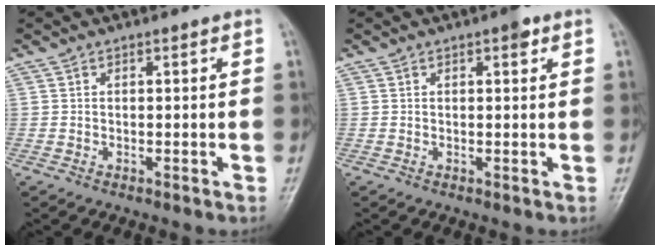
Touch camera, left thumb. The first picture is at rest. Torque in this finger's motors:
{"motor_torque": [0.51, 0.26, 0.68, -0.11, 0.00]}